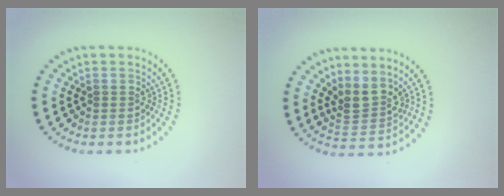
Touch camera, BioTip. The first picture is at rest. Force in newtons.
{"total": 3.0, "press": 2.3, "slide": 1.9}